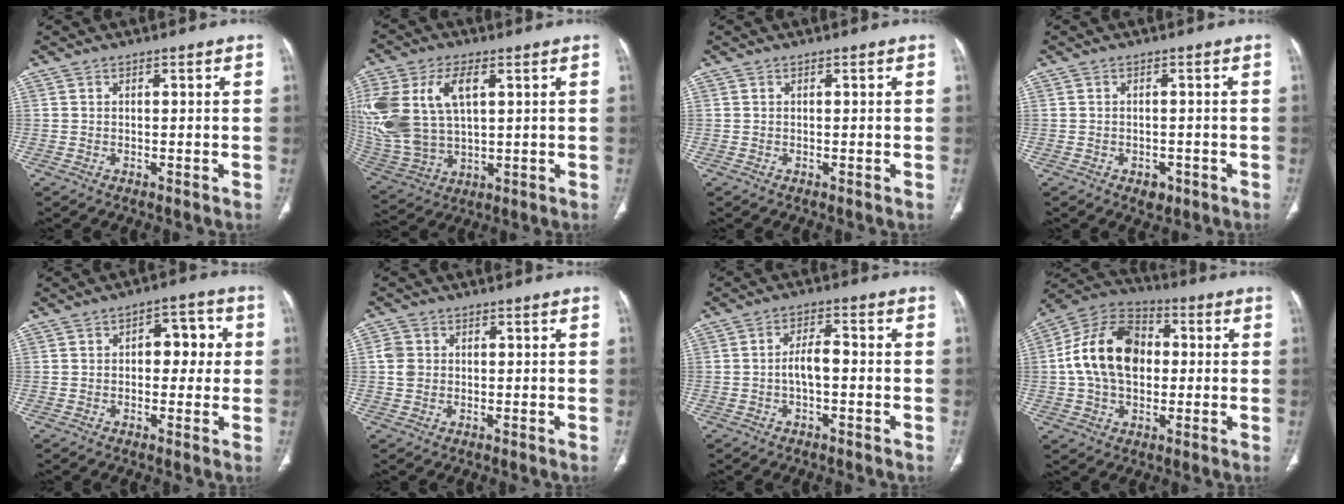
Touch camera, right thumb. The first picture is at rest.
{"total": 19.6, "force": [5.1, 11.4, 15.1], "torque": [-0.351, -0.004, 0.108]}
{"total": 0.0}
{"total": 2.6, "force": [-1.3, 1.8, 1.3], "torque": [-0.010, 0.003, -0.010]}
{"total": 7.3, "force": [0.8, 4.6, 5.7], "torque": [-0.039, 0.019, 0.007]}
{"total": 3.1, "force": [0.3, 2.7, 1.5], "torque": [-0.024, 0.005, 0.003]}
{"total": 4.5, "force": [-0.8, 1.9, 4.0], "torque": [-0.071, 0.018, -0.018]}
{"total": 17.6, "force": [1.1, 12.1, 12.7], "torque": [-0.207, 0.027, 0.011]}